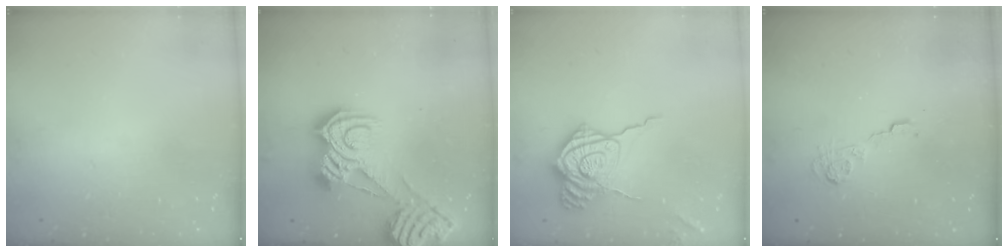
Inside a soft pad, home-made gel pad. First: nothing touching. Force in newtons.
{"total": 12.3, "press": 12.2, "slide": 1.2}
{"total": 16.6, "press": 16.5, "slide": 1.4}
{"total": 4.9, "press": 4.9, "slide": 0.3}